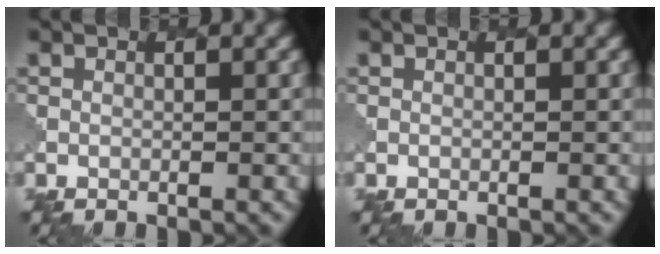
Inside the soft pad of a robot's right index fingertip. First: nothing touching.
{"total": 0.0}